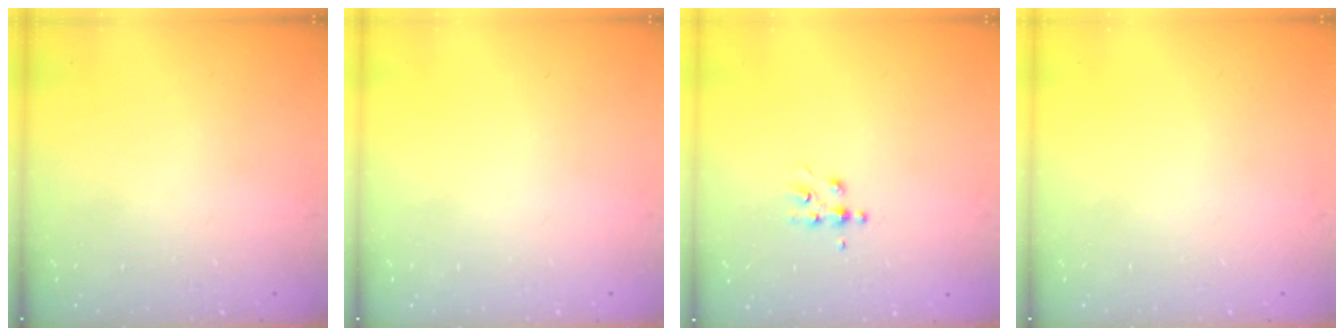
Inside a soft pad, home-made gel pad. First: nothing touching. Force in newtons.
{"total": 0.0}
{"total": 4.3, "press": 4.3, "slide": 0.5}
{"total": 0.0}